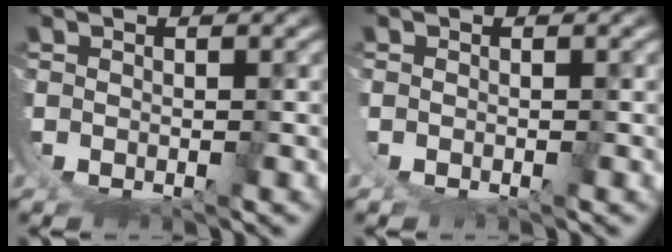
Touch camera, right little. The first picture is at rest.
{"total": 0.0}